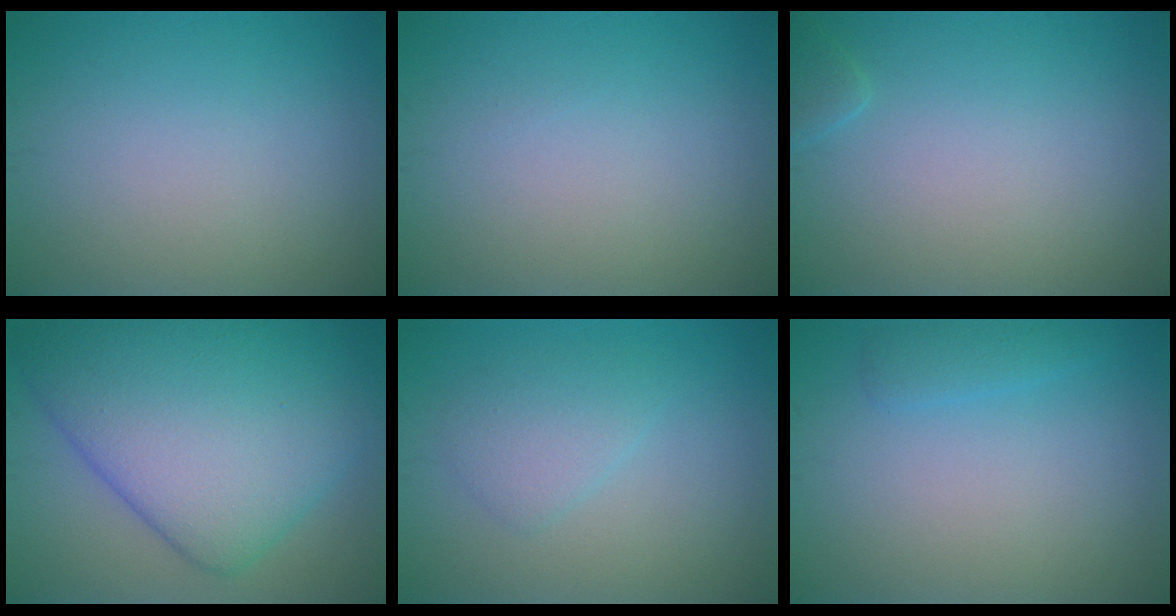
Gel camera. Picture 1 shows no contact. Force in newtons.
{"total": 0.0}
{"total": 0.9, "press": 0.9, "slide": 0.1}
{"total": 13.4, "press": 13.4, "slide": 0.3}
{"total": 2.3, "press": 2.3, "slide": 0.0}
{"total": 1.4, "press": 1.4, "slide": 0.1}